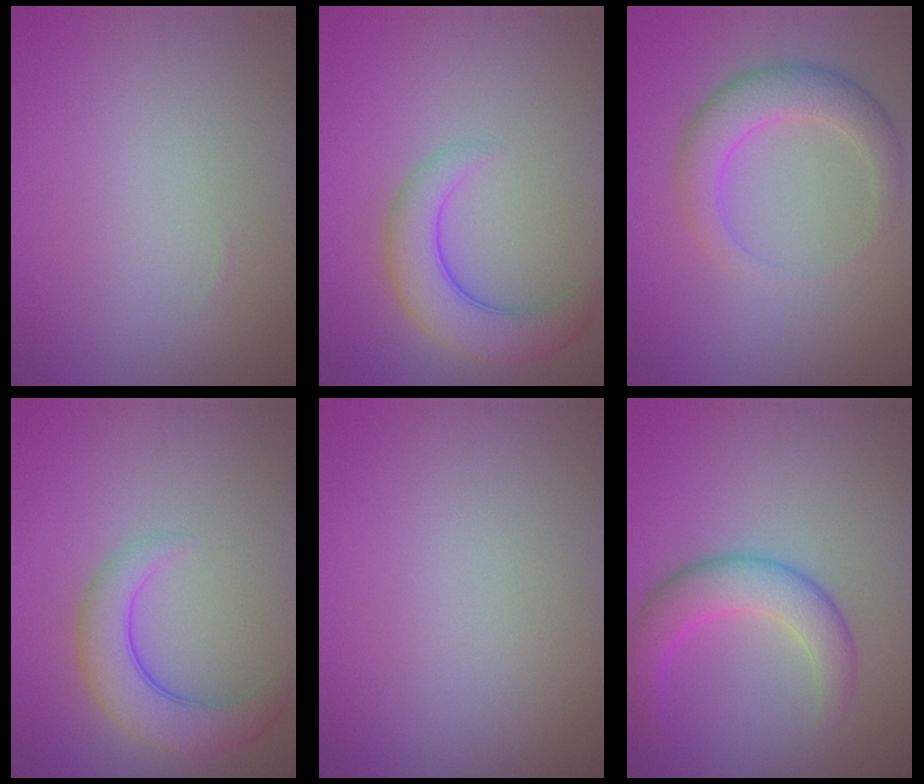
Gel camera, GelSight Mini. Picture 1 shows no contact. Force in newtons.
{"total": 4.7, "press": 4.7, "slide": 0.3}
{"total": 4.2, "press": 4.2, "slide": 0.2}
{"total": 4.7, "press": 4.7, "slide": 0.3}
{"total": 0.0}
{"total": 4.8, "press": 4.8, "slide": 0.3}